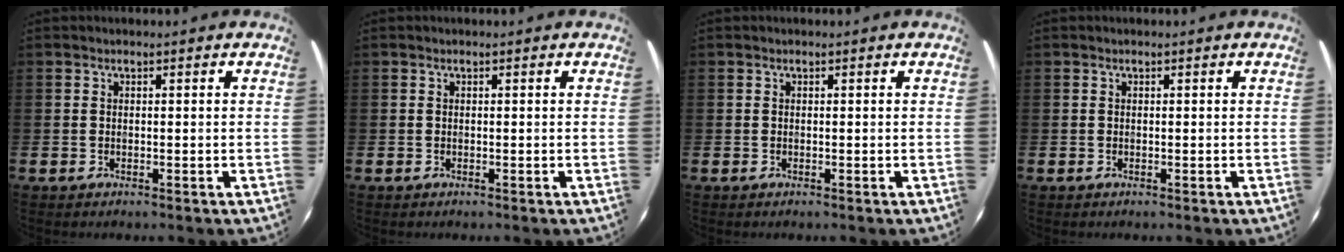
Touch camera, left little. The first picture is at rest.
{"total": 0.0}
{"total": 0.0}
{"total": 0.0}